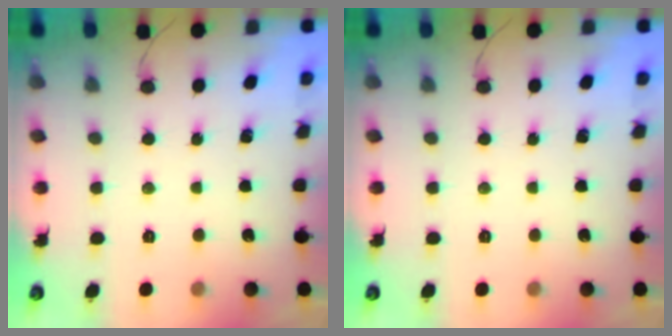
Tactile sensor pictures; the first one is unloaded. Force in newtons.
{"total": 0.0}